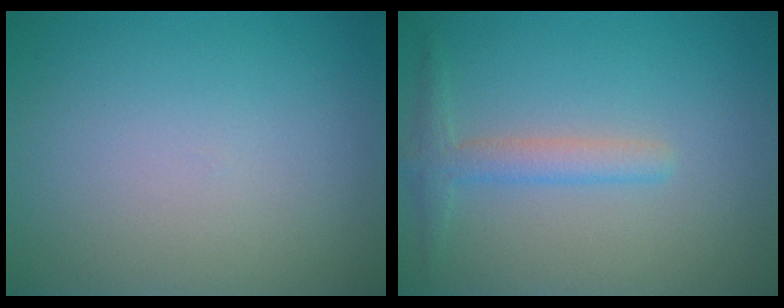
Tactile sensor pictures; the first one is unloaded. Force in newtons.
{"total": 2.2, "press": 2.2, "slide": 0.1}